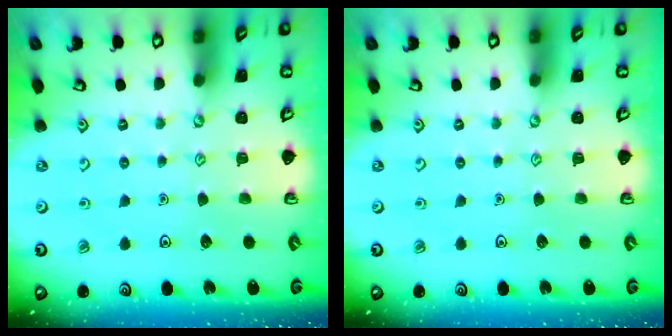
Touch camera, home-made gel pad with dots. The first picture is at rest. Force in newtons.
{"total": 0.0}